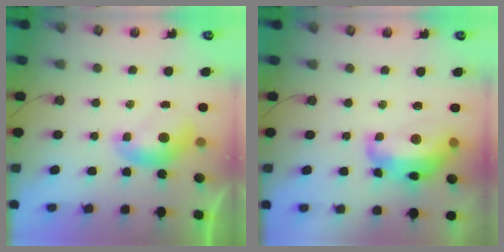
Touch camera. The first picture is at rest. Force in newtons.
{"total": 8.1, "press": 8.1, "slide": 1.1}